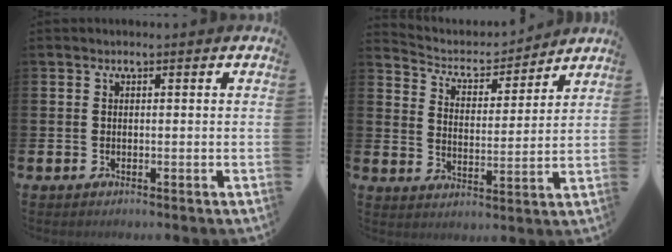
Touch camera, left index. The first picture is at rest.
{"total": 4.9, "force": [4.5, 1.7, 0.6], "torque": [-0.044, -0.033, 0.073]}